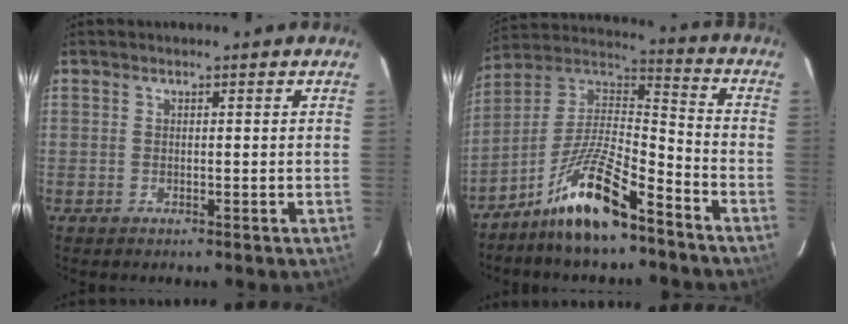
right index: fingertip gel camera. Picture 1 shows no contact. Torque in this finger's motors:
{"motor_torque": [1.13, -1.01, 0.66, 0.20]}